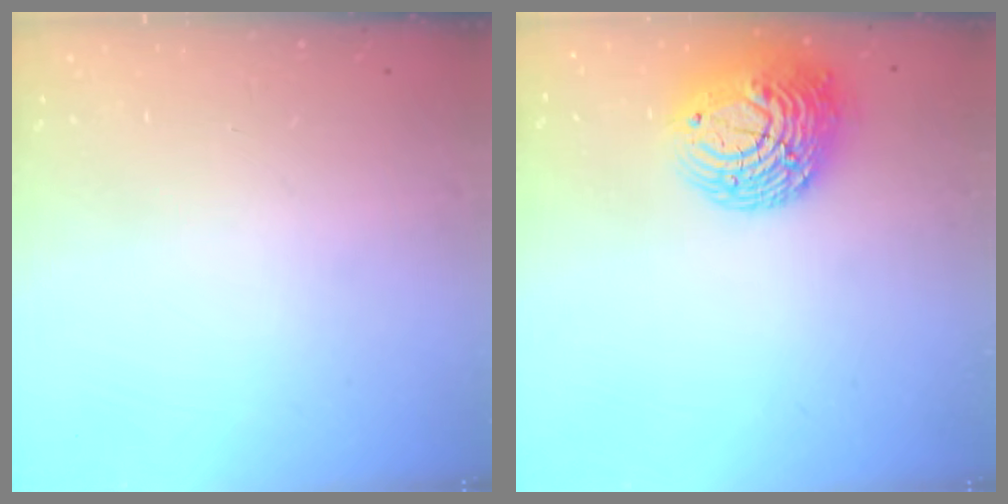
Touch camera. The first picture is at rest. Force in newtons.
{"total": 13.9, "press": 13.8, "slide": 1.3}